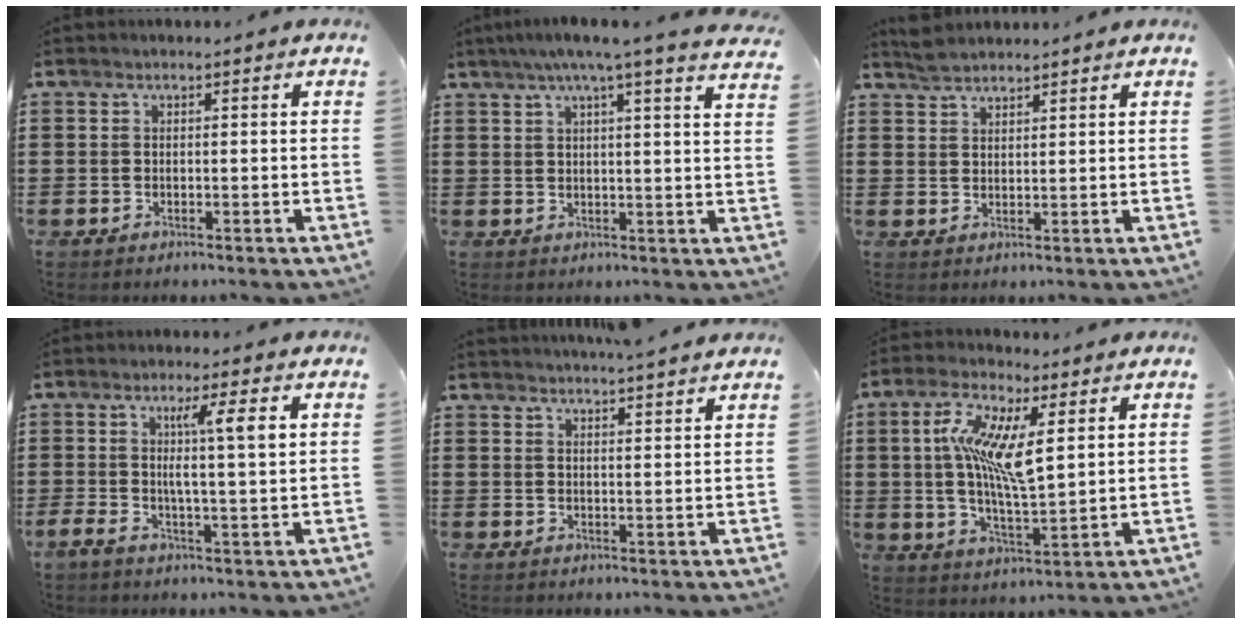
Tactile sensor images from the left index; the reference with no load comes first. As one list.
[{"total": 5.6, "force": [4.2, -0.5, 3.6], "torque": [-0.083, -0.015, 0.070]}, {"total": 2.7, "force": [2.6, 0.7, 0.5], "torque": [-0.017, 0.003, 0.050]}, {"total": 7.3, "force": [1.8, 0.7, 7.1], "torque": [-0.122, -0.005, 0.022]}, {"total": 3.1, "force": [3.0, -0.6, 0.2], "torque": [-0.013, -0.013, 0.055]}, {"total": 10.5, "force": [3.4, 3.0, 9.5], "torque": [-0.195, 0.002, 0.057]}]